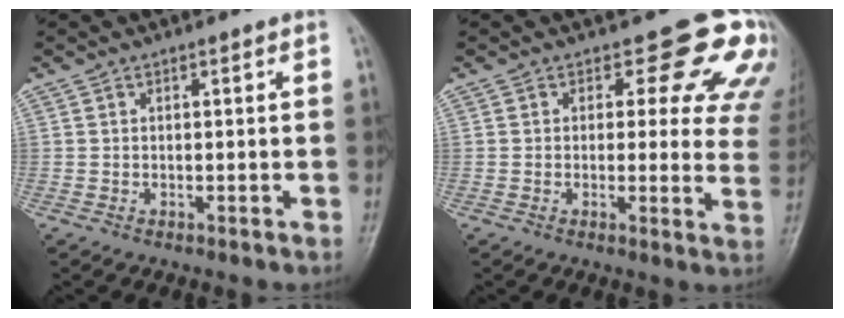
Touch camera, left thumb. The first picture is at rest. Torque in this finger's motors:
{"motor_torque": [2.52, 2.49, 1.30, -1.47, 0.03]}